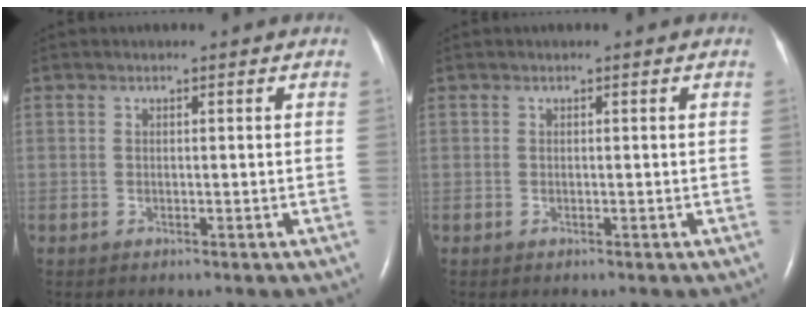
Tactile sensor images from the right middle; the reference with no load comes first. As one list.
[{"total": 0.0}]